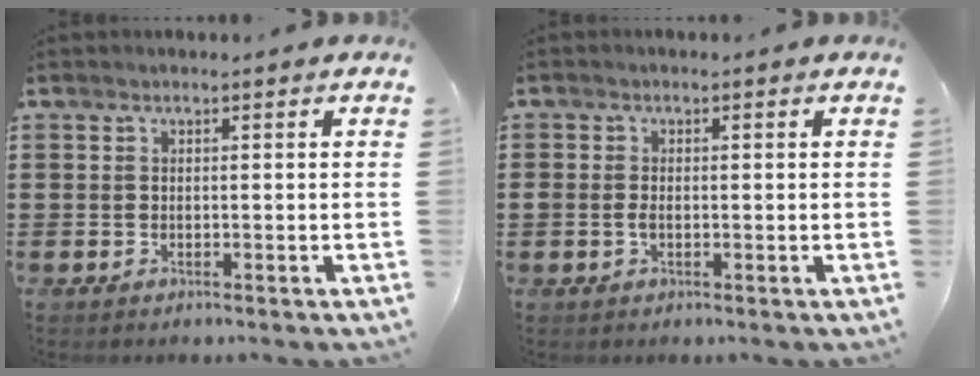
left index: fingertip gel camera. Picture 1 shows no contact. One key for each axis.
{"total": 1.6, "fx": -0.4, "fy": 0.8, "fz": 1.3, "tx": -0.025, "ty": 0.002, "tz": -0.008}